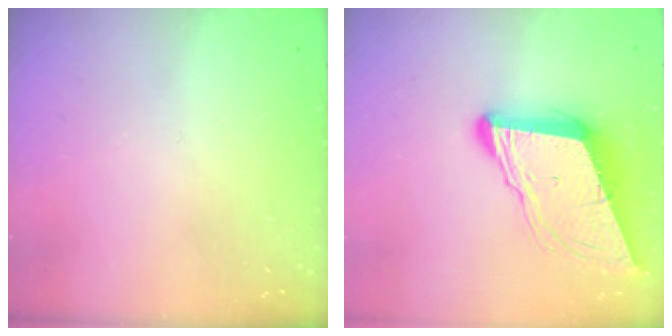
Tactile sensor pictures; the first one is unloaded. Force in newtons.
{"total": 10.5, "press": 9.9, "slide": 3.6}